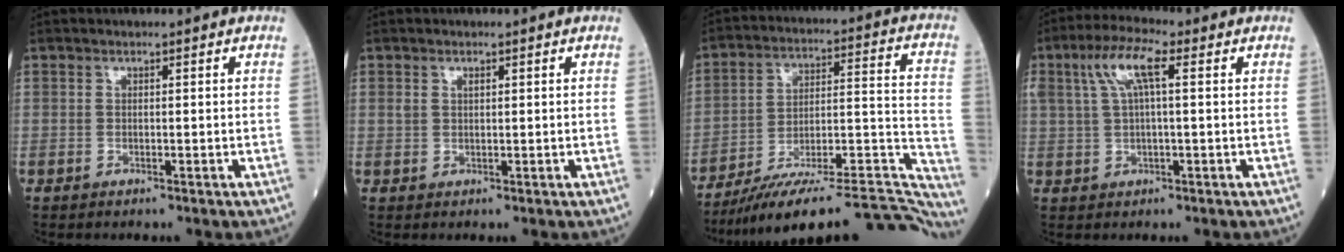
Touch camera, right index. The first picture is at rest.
{"total": 1.2, "force": [0.6, 0.7, 0.8], "torque": [-0.021, 0.008, 0.014]}
{"total": 27.9, "force": [-25.4, 1.8, 11.3], "torque": [-0.083, 0.017, -0.363]}
{"total": 6.8, "force": [2.3, 1.4, 6.3], "torque": [-0.133, 0.025, 0.044]}